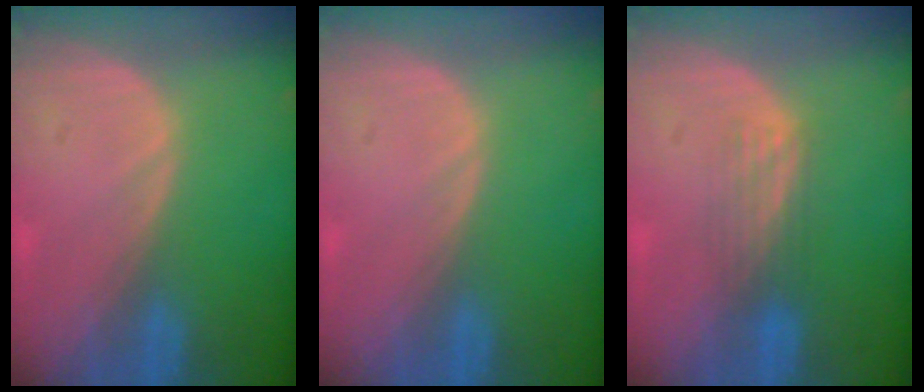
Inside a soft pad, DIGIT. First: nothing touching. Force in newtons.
{"total": 0.0}
{"total": 2.9, "press": 2.9, "slide": 0.2}